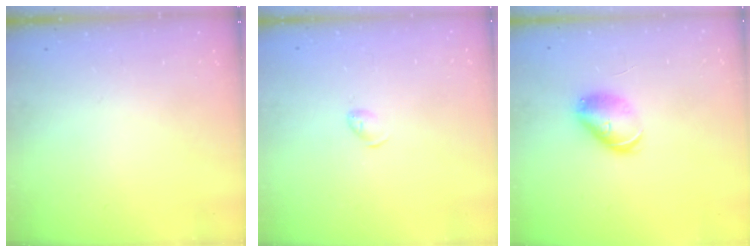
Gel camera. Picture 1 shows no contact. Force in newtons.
{"total": 4.0, "press": 3.9, "slide": 0.7}
{"total": 8.3, "press": 8.2, "slide": 0.9}